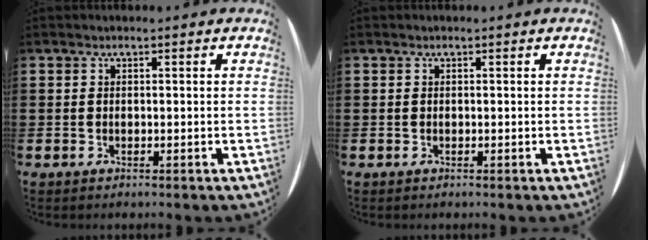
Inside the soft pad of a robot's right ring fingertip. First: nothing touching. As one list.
[{"total": 0.0}]